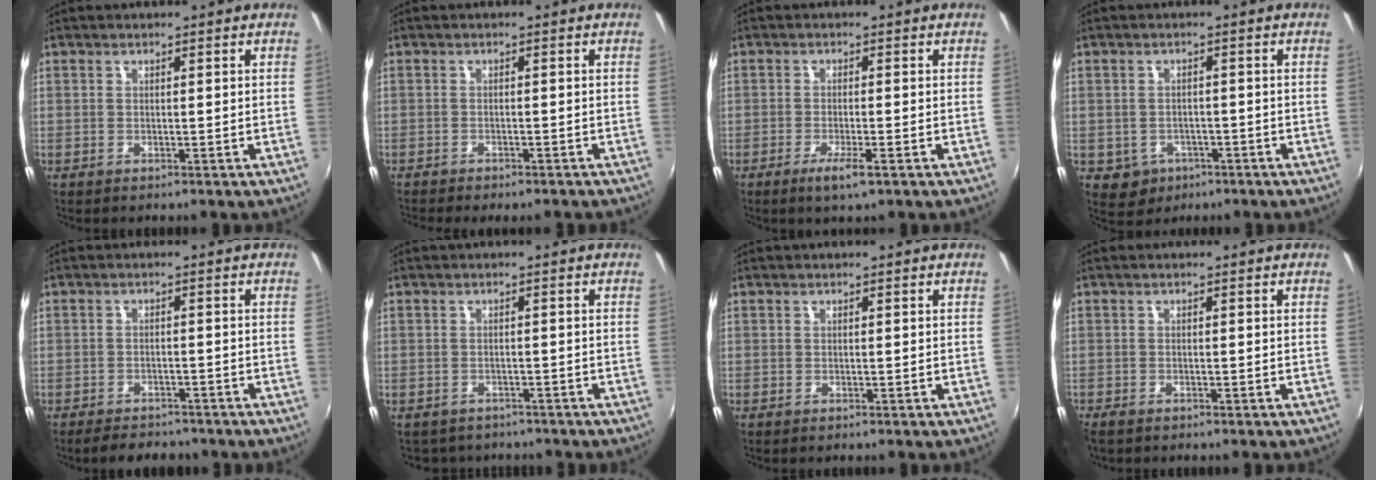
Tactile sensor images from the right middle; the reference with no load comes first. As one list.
[{"total": 3.5, "force": [-3.1, 0.5, 1.6], "torque": [-0.039, -0.019, -0.048]}, {"total": 3.8, "force": [-1.9, 0.0, 3.2], "torque": [-0.068, -0.011, -0.039]}, {"total": 4.6, "force": [-1.7, 4.1, 1.3], "torque": [-0.037, 0.000, -0.015]}, {"total": 5.7, "force": [-4.9, 2.0, 2.0], "torque": [-0.053, -0.008, -0.073]}, {"total": 3.7, "force": [-3.1, 1.9, 0.6], "torque": [-0.018, -0.013, -0.043]}, {"total": 0.0}, {"total": 1.2, "force": [-1.0, 0.4, 0.5], "torque": [-0.012, -0.005, -0.020]}]